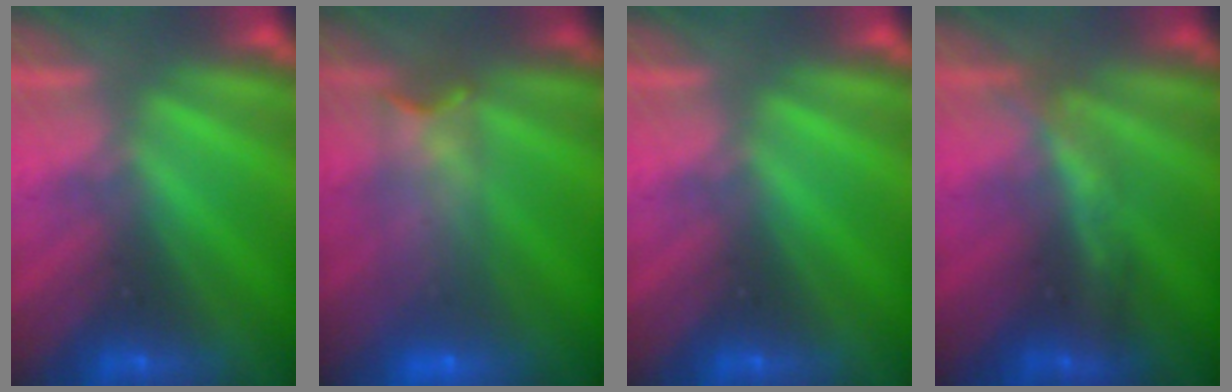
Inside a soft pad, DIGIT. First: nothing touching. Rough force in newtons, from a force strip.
{"total": 6.6}
{"total": 0.0}
{"total": 1.9}